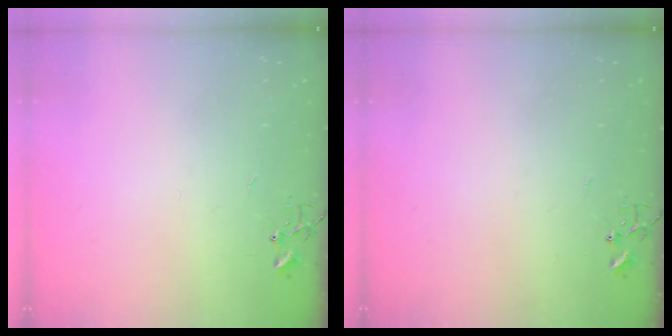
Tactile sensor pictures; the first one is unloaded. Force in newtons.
{"total": 0.0}